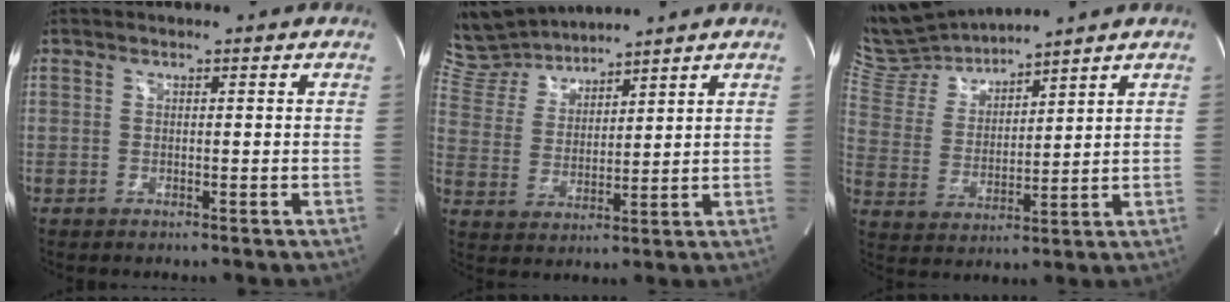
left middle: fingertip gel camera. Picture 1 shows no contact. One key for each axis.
{"total": 7.9, "fx": 7.8, "fy": 1.1, "fz": 0.1, "tx": -0.022, "ty": 0.019, "tz": 0.169}
{"total": 9.7, "fx": 9.6, "fy": 0.1, "fz": 0.8, "tx": -0.043, "ty": 0.014, "tz": 0.210}